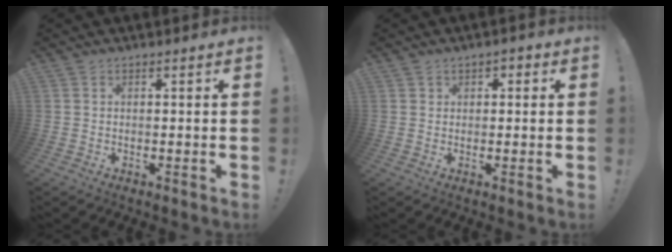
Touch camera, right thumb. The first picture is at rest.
{"total": 1.7, "force": [0.2, 1.6, 0.6], "torque": [0.003, 0.001, 0.001]}